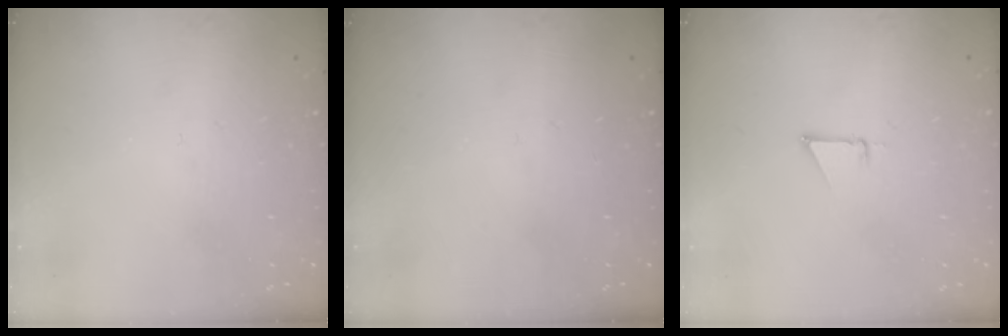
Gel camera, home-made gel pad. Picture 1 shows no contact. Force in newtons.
{"total": 0.0}
{"total": 2.5, "press": 2.5, "slide": 0.1}